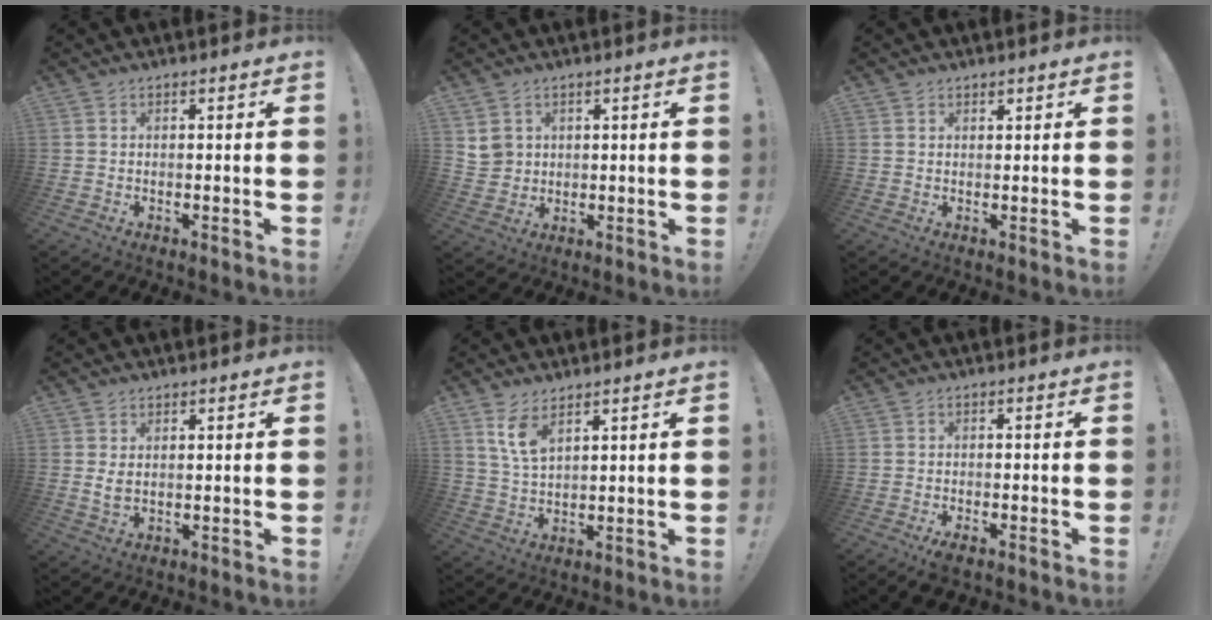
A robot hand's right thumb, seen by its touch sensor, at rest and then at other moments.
{"total": 5.0, "force": [2.3, 4.2, 1.3], "torque": [-0.016, -0.006, 0.047]}
{"total": 0.8, "force": [0.6, 0.5, 0.0], "torque": [0.007, -0.004, 0.010]}
{"total": 3.2, "force": [1.0, 1.7, 2.5], "torque": [-0.042, -0.005, 0.015]}
{"total": 7.1, "force": [4.4, 3.1, 4.7], "torque": [-0.079, -0.022, 0.079]}
{"total": 2.9, "force": [-2.2, 0.7, 1.8], "torque": [-0.039, 0.002, -0.039]}